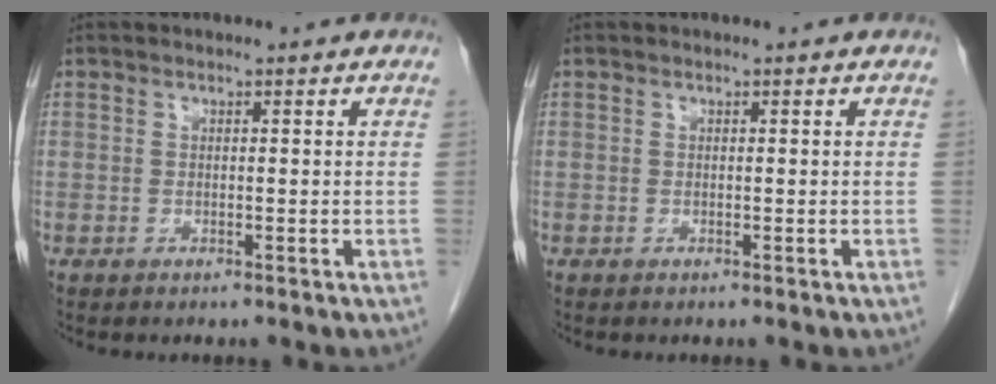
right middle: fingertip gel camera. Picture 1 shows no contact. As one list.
[{"total": 0.0}]